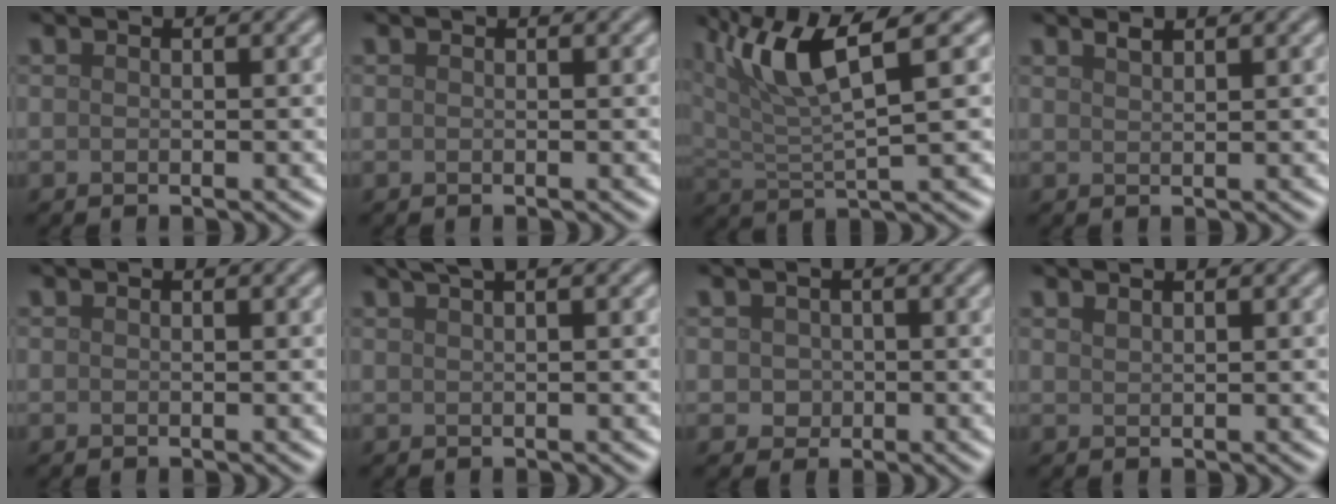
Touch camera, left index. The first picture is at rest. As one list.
[{"total": 0.0}, {"total": 7.6, "force": [3.7, 1.7, 6.3], "torque": [-0.127, 0.010, 0.071]}, {"total": 1.0, "force": [0.8, 0.2, 0.4], "torque": [-0.002, 0.001, 0.015]}, {"total": 0.0}, {"total": 3.4, "force": [2.2, 1.2, 2.3], "torque": [-0.016, 0.012, 0.012]}, {"total": 1.5, "force": [0.1, 1.4, 0.5], "torque": [-0.006, -0.004, 0.001]}, {"total": 0.8, "force": [0.7, 0.2, 0.3], "torque": [-0.004, 0.000, 0.012]}]